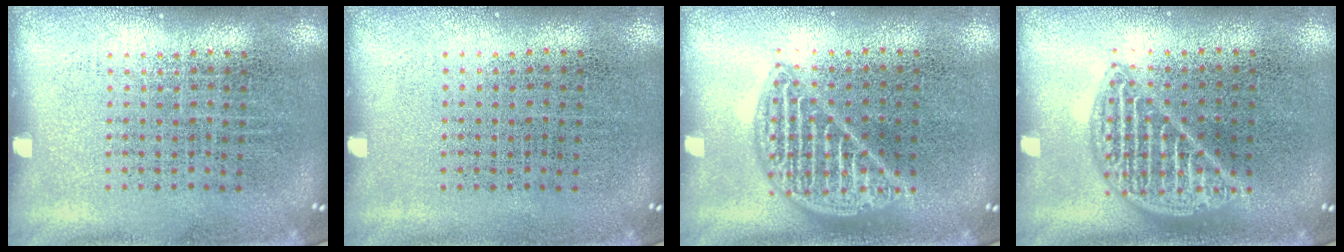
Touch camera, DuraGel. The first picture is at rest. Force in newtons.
{"total": 0.0}
{"total": 1.8, "press": 1.8, "slide": 0.2}
{"total": 1.8, "press": 1.8, "slide": 0.2}